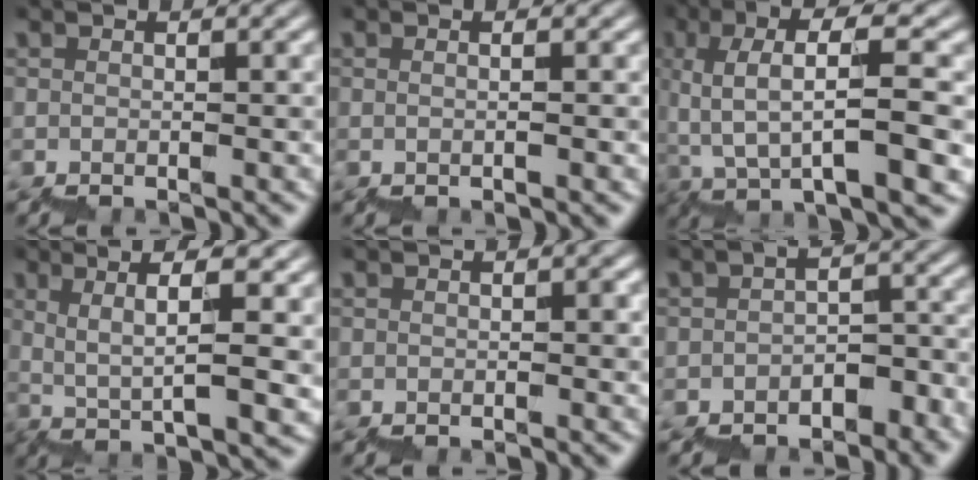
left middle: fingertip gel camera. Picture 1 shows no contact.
{"total": 0.8, "force": [0.3, 0.2, 0.7], "torque": [-0.007, 0.000, 0.001]}
{"total": 7.5, "force": [1.6, 1.9, 7.1], "torque": [-0.128, 0.022, 0.030]}
{"total": 5.9, "force": [3.1, 1.1, 4.9], "torque": [-0.076, 0.017, 0.060]}
{"total": 0.0}
{"total": 4.5, "force": [-3.3, 2.0, 2.2], "torque": [-0.031, 0.006, -0.046]}